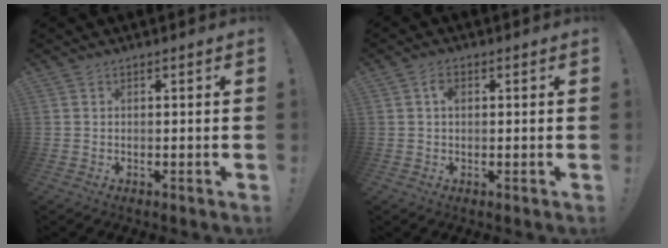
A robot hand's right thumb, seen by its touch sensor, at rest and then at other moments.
{"total": 2.3, "force": [0.5, 1.6, 1.5], "torque": [-0.021, 0.002, 0.005]}